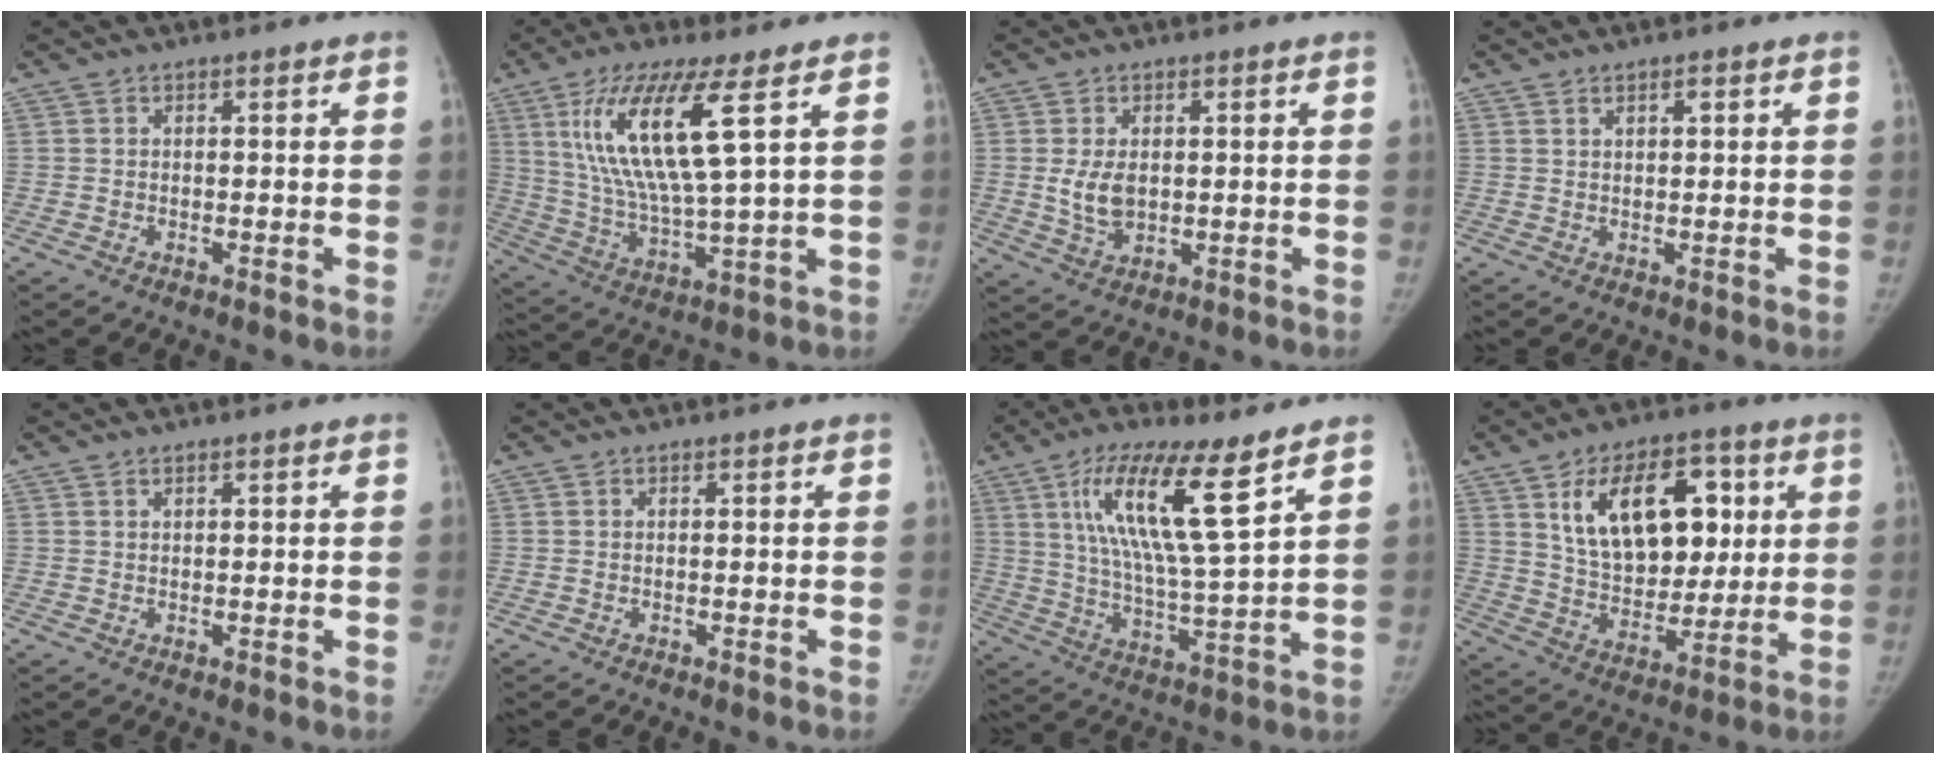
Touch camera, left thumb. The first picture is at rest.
{"total": 16.2, "force": [6.4, 2.8, 14.7], "torque": [-0.306, -0.032, 0.125]}
{"total": 5.4, "force": [0.5, 3.5, 4.2], "torque": [-0.072, -0.009, 0.018]}
{"total": 1.5, "force": [0.9, 0.6, 1.1], "torque": [-0.014, -0.004, 0.015]}
{"total": 0.6, "force": [0.5, 0.1, 0.3], "torque": [-0.004, -0.002, 0.009]}
{"total": 0.0}
{"total": 16.3, "force": [8.4, 2.6, 13.8], "torque": [-0.252, -0.043, 0.155]}
{"total": 19.9, "force": [6.5, 12.2, 14.3], "torque": [-0.178, -0.020, 0.117]}